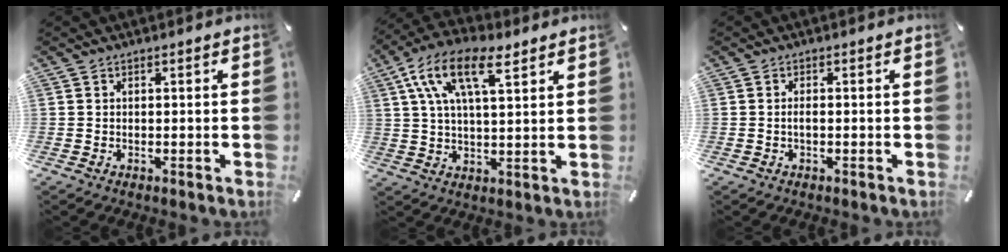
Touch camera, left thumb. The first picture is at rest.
{"total": 13.5, "force": [6.8, 5.8, 10.1], "torque": [-0.221, -0.012, 0.120]}
{"total": 1.3, "force": [-0.3, 0.4, 1.2], "torque": [-0.024, 0.000, -0.005]}